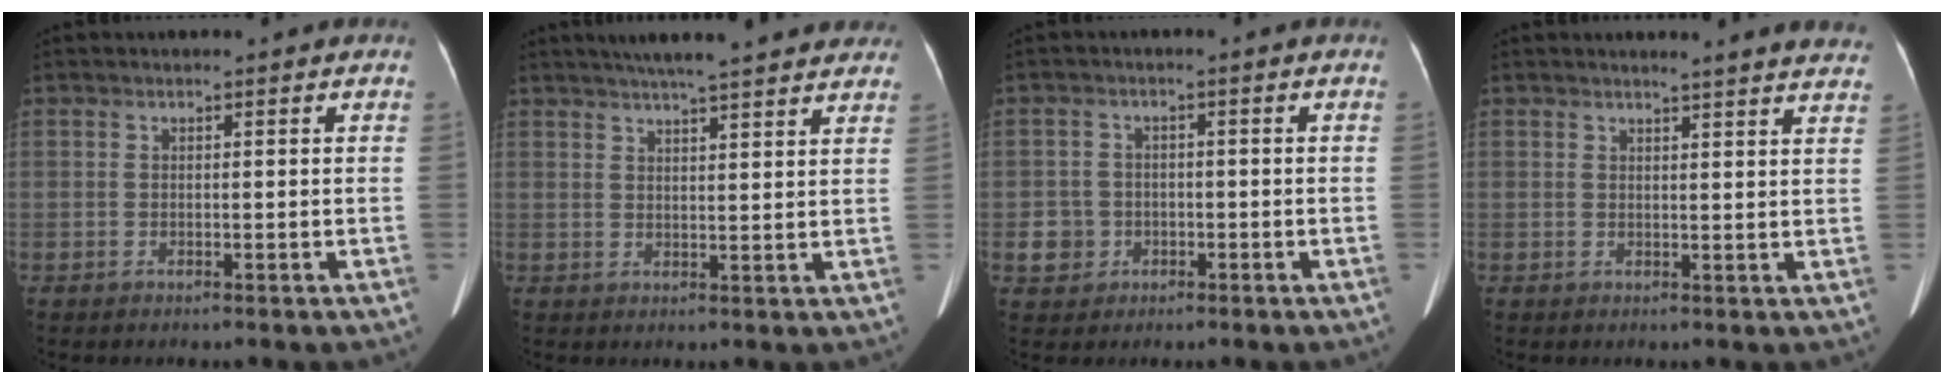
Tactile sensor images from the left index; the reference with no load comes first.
{"total": 16.3, "force": [14.0, 2.1, 8.0], "torque": [-0.107, 0.034, 0.174]}
{"total": 3.7, "force": [-1.1, 3.5, 0.3], "torque": [-0.005, 0.010, -0.012]}
{"total": 10.0, "force": [9.4, 0.2, 3.4], "torque": [-0.027, -0.021, 0.082]}